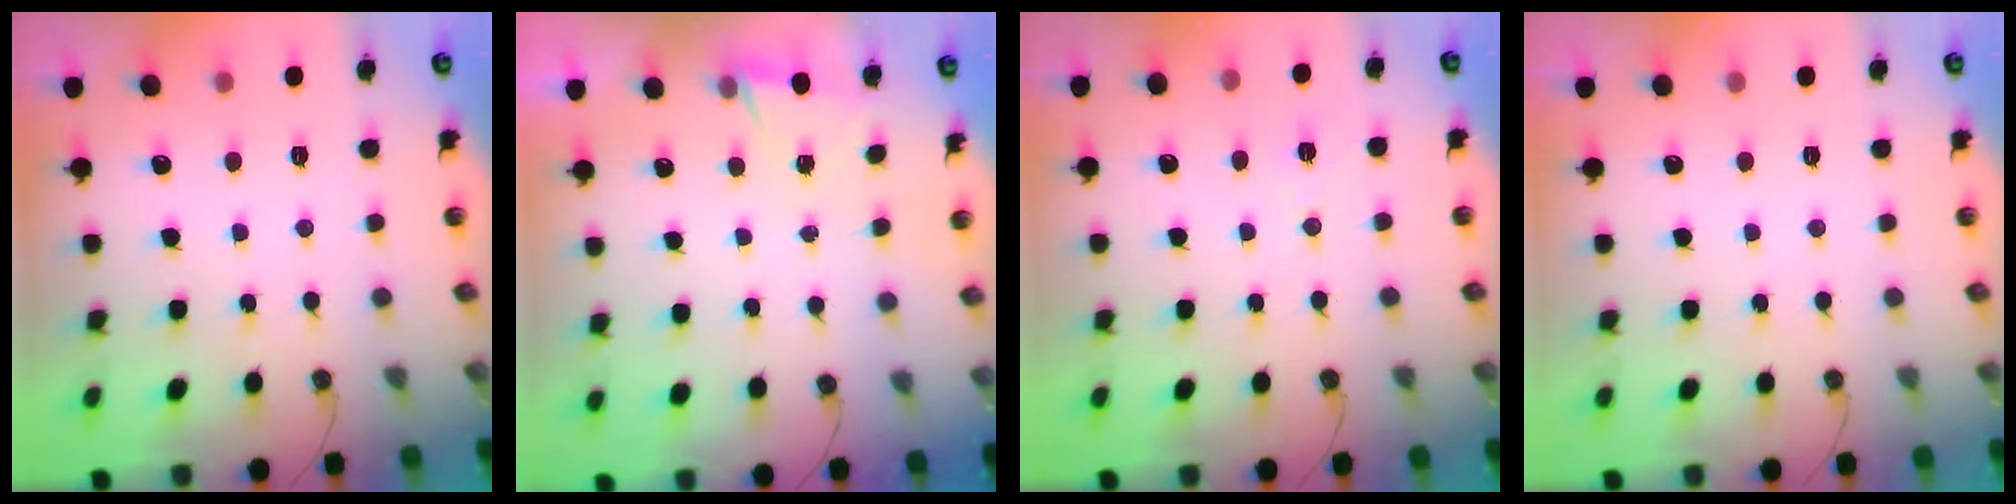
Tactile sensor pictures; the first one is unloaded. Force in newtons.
{"total": 1.3, "press": 0.7, "slide": 1.1}
{"total": 7.3, "press": 5.7, "slide": 4.5}
{"total": 0.0}